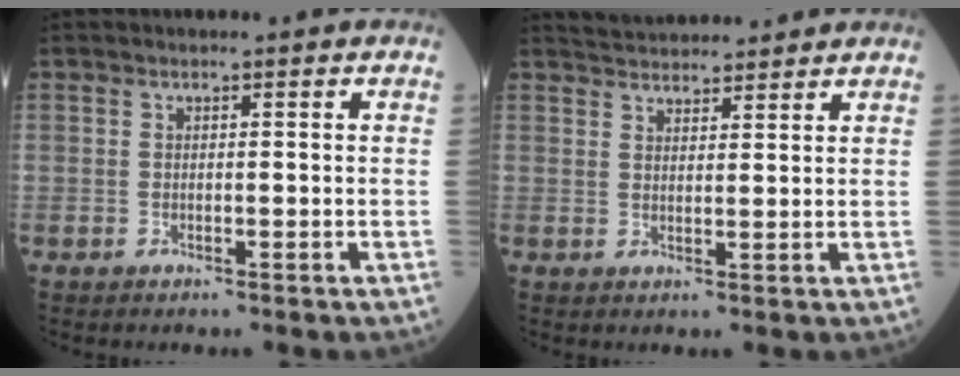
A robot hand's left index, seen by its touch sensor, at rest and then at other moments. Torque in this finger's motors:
{"motor_torque": [0.05, -0.58, 0.04, 0.01]}